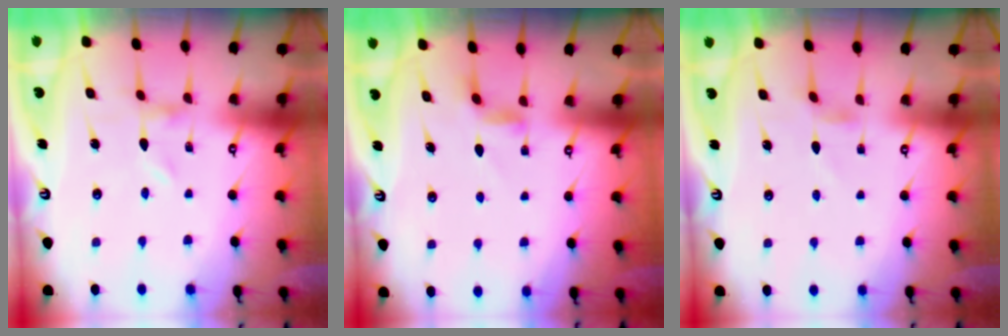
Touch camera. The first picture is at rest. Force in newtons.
{"total": 3.6, "press": 3.5, "slide": 0.5}
{"total": 3.0, "press": 2.9, "slide": 0.5}